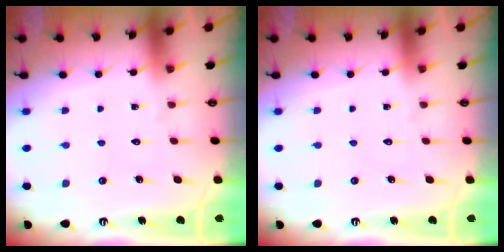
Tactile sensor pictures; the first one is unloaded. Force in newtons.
{"total": 0.0}